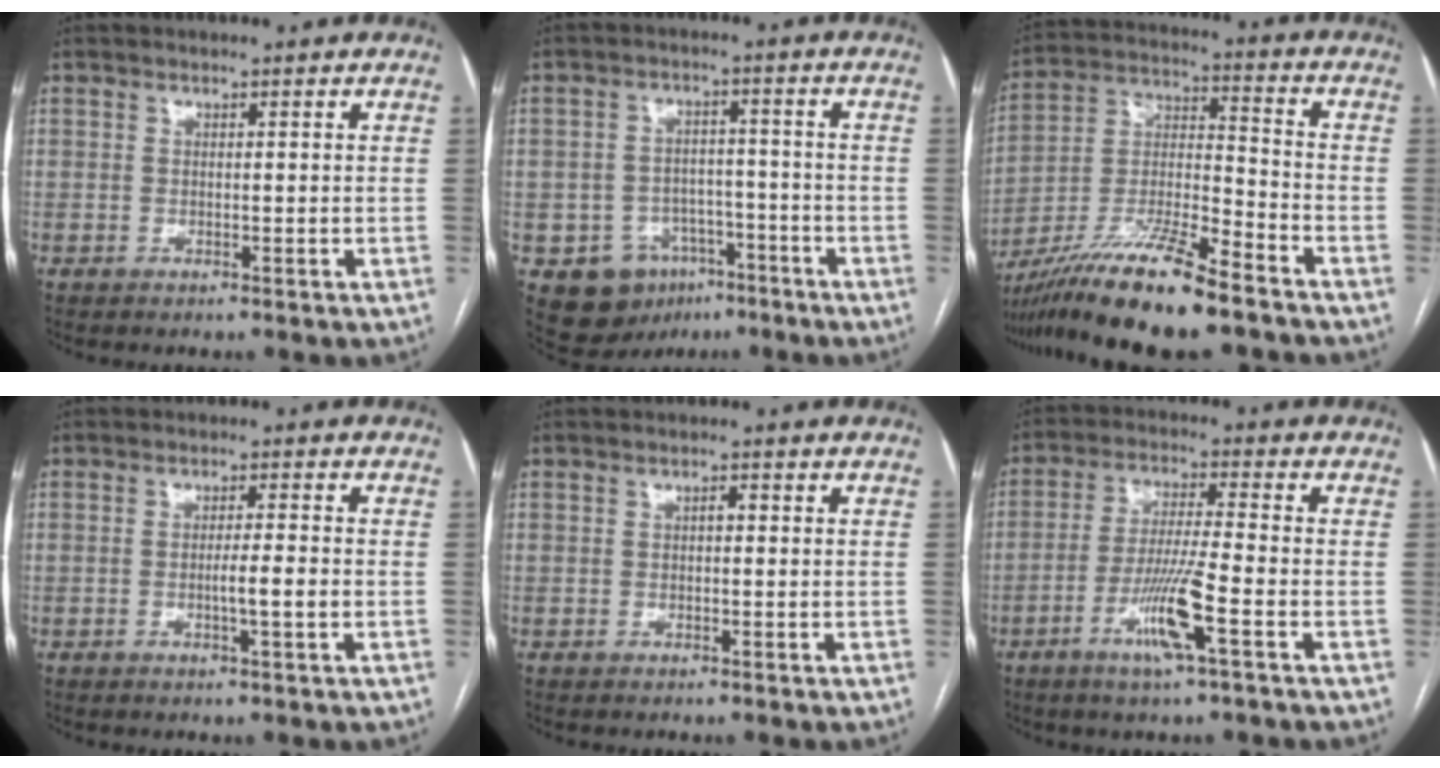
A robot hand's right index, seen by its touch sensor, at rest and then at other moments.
{"total": 8.6, "force": [-4.5, 6.9, 2.5], "torque": [-0.039, 0.020, -0.058]}
{"total": 16.6, "force": [-12.3, 1.2, 11.0], "torque": [-0.224, -0.023, -0.223]}
{"total": 3.4, "force": [-0.8, -0.1, 3.3], "torque": [-0.055, -0.002, -0.013]}
{"total": 1.0, "force": [0.1, 0.4, 0.9], "torque": [-0.012, 0.004, -0.001]}
{"total": 9.0, "force": [-3.9, -0.4, 8.1], "torque": [-0.158, -0.010, -0.076]}